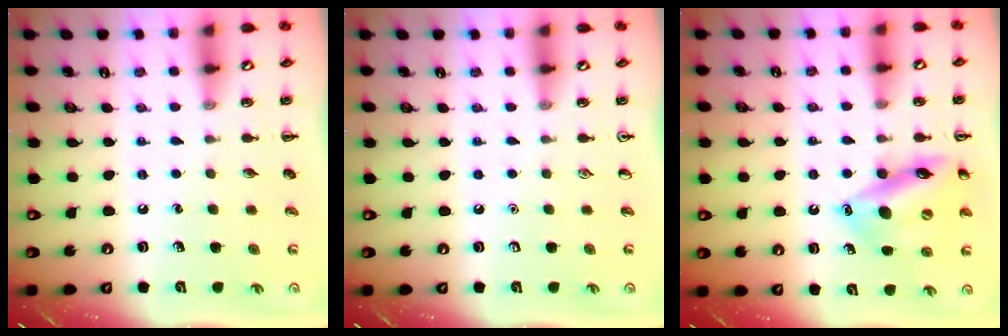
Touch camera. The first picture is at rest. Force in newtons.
{"total": 0.0}
{"total": 15.5, "press": 15.1, "slide": 3.6}